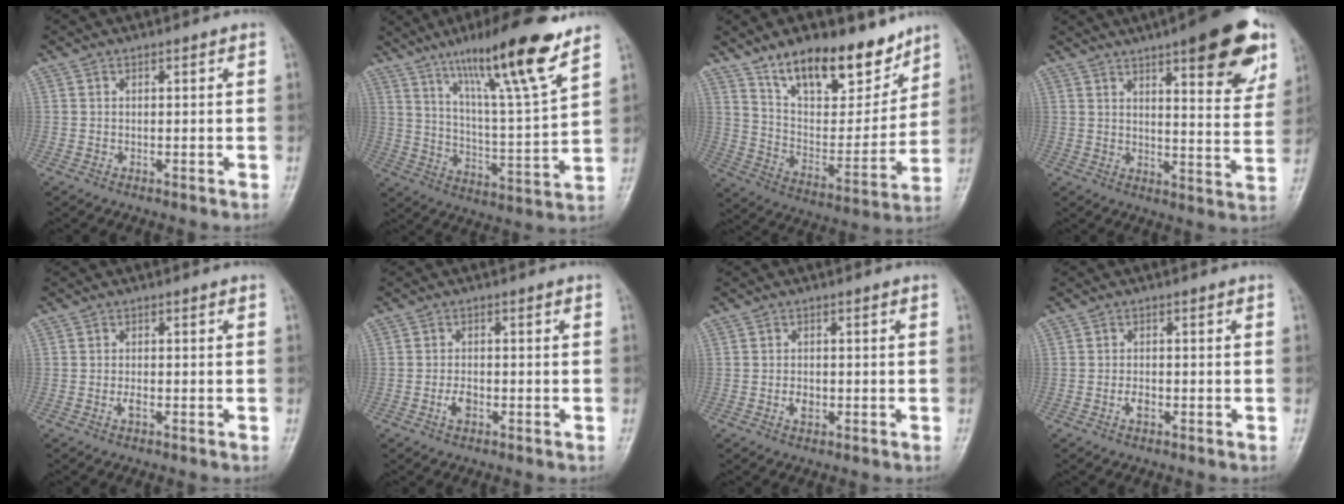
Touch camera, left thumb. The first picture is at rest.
{"total": 19.5, "force": [12.5, 2.1, 14.8], "torque": [-0.225, -0.061, 0.208]}
{"total": 19.6, "force": [13.8, 8.7, 10.9], "torque": [-0.115, -0.082, 0.235]}
{"total": 18.4, "force": [10.3, 5.1, 14.3], "torque": [-0.150, -0.041, 0.135]}
{"total": 1.4, "force": [-0.4, 0.6, 1.2], "torque": [-0.020, 0.000, -0.009]}
{"total": 2.5, "force": [-1.0, 1.4, 1.8], "torque": [-0.032, 0.006, -0.020]}
{"total": 2.0, "force": [-0.6, 1.4, 1.4], "torque": [-0.018, 0.002, -0.010]}
{"total": 1.8, "force": [-0.7, 1.0, 1.3], "torque": [-0.021, 0.002, -0.015]}